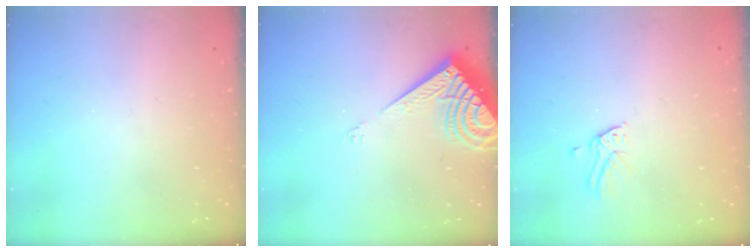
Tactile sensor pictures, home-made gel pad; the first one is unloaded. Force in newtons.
{"total": 8.9, "press": 8.9, "slide": 1.3}
{"total": 2.1, "press": 2.1, "slide": 0.1}